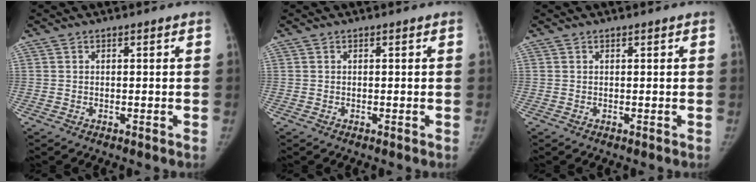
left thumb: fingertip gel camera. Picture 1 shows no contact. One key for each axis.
{"total": 0.0}
{"total": 0.0}